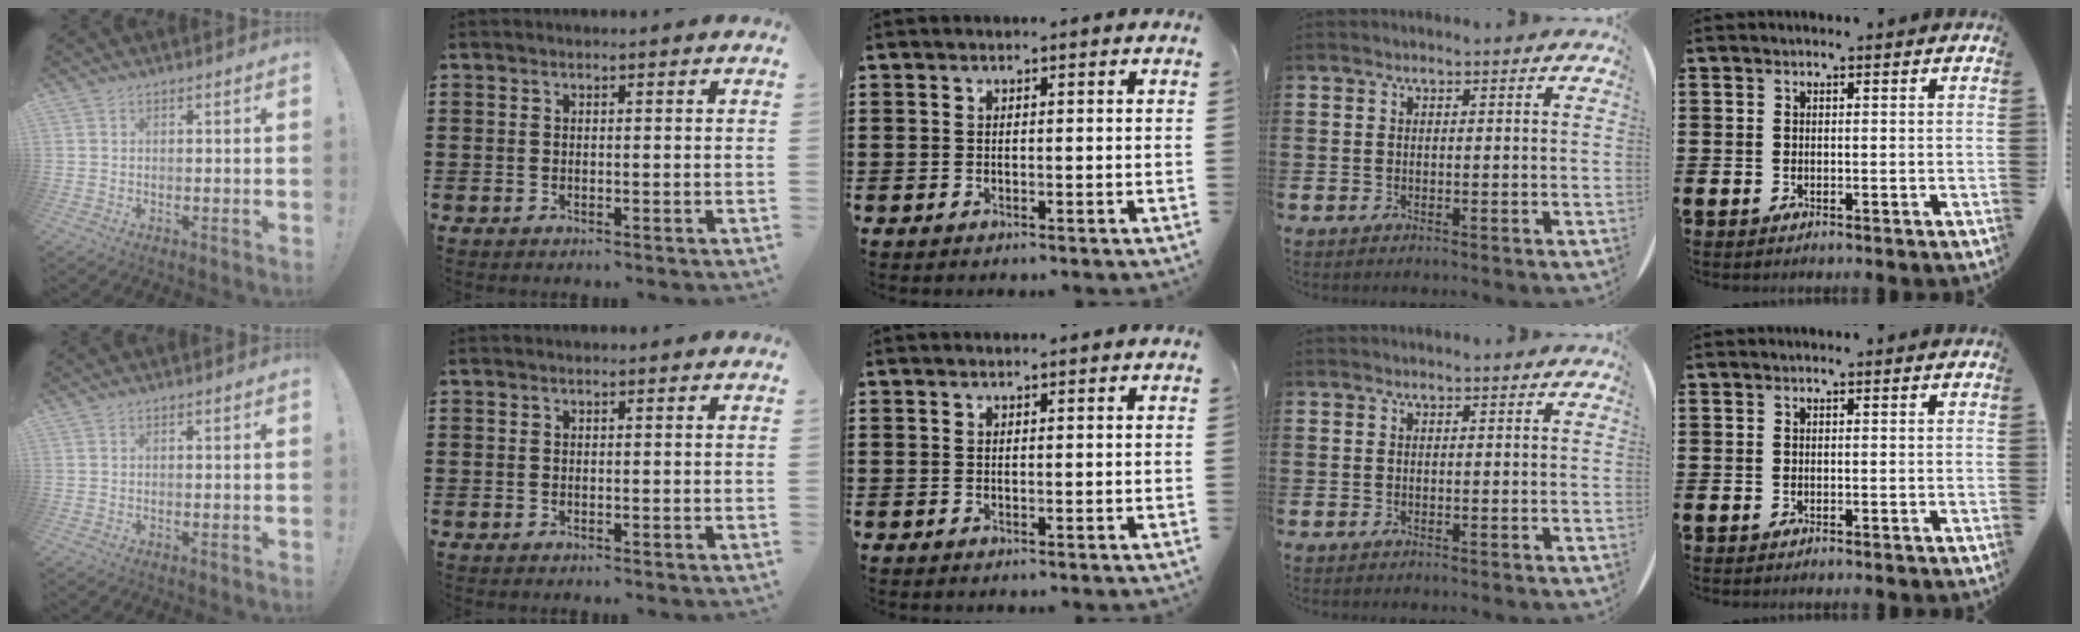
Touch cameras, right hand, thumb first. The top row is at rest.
{}